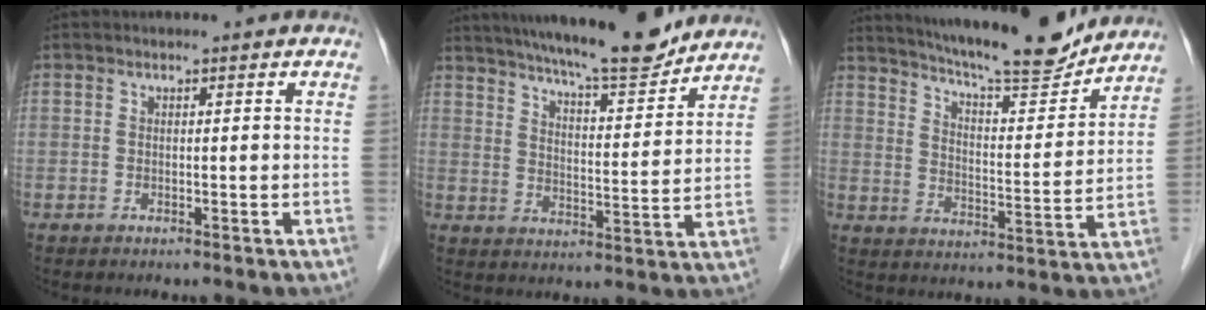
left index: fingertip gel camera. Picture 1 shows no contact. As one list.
[{"total": 15.4, "force": [13.8, 1.2, 6.7], "torque": [-0.105, -0.006, 0.203]}, {"total": 16.9, "force": [15.5, 1.4, 6.6], "torque": [-0.112, -0.014, 0.224]}]